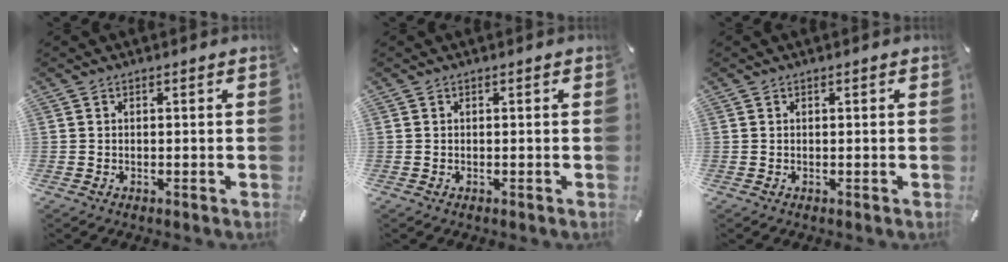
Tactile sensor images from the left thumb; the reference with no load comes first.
{"total": 0.0}
{"total": 0.0}